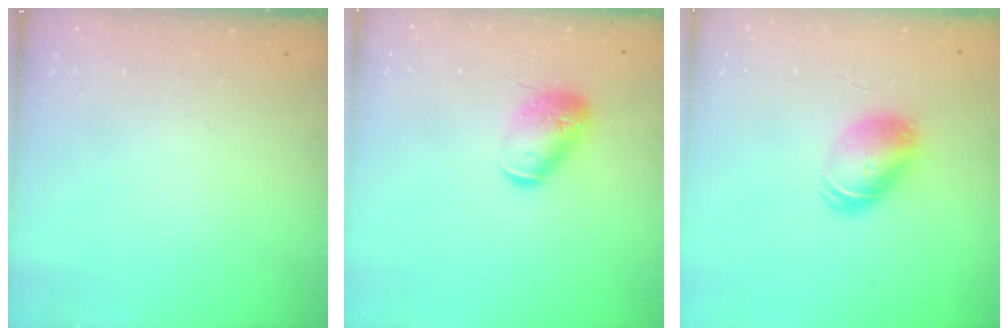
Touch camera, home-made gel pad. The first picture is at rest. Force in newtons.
{"total": 11.3, "press": 11.1, "slide": 1.6}
{"total": 8.8, "press": 8.8, "slide": 0.4}